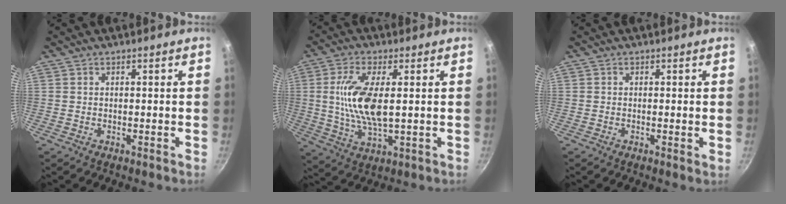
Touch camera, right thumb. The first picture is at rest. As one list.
[{"total": 11.9, "force": [1.4, 4.7, 10.9], "torque": [-0.218, -0.006, 0.030]}, {"total": 0.8, "force": [0.0, 0.0, 0.8], "torque": [-0.013, -0.002, -0.003]}]